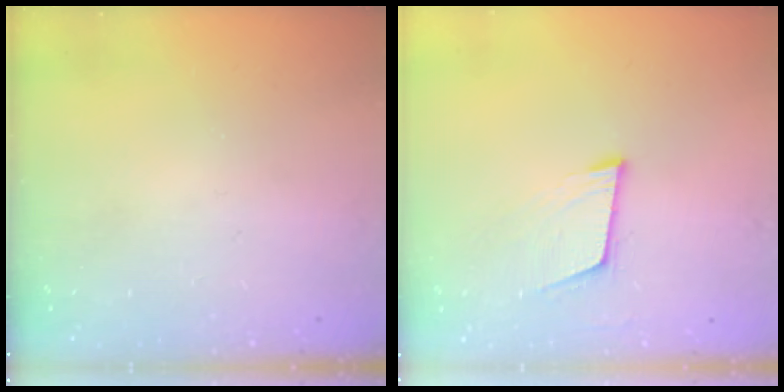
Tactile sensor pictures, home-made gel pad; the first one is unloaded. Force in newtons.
{"total": 6.7, "press": 6.4, "slide": 2.0}